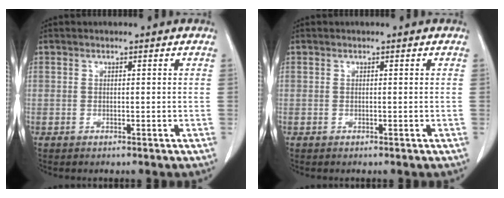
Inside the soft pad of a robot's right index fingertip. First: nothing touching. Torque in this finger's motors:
{"motor_torque": [0.00, 0.00, 0.00, 0.00]}